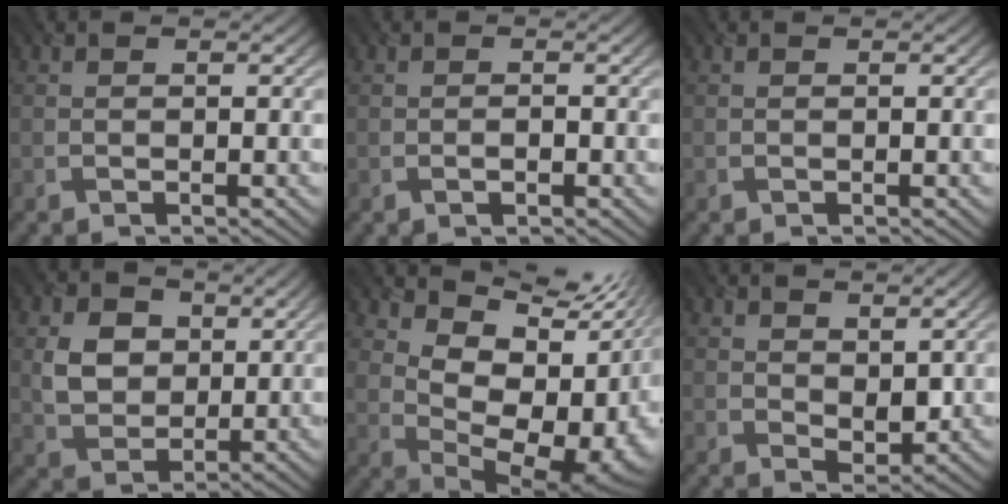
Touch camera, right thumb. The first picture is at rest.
{"total": 1.1, "force": [-0.5, 0.5, 0.8], "torque": [-0.013, 0.002, -0.009]}
{"total": 0.0}
{"total": 6.5, "force": [2.1, 5.0, 3.6], "torque": [-0.087, -0.004, 0.035]}
{"total": 14.6, "force": [4.3, 8.4, 11.0], "torque": [-0.165, 0.000, 0.090]}
{"total": 4.0, "force": [1.9, 2.3, 2.5], "torque": [-0.050, -0.011, 0.037]}